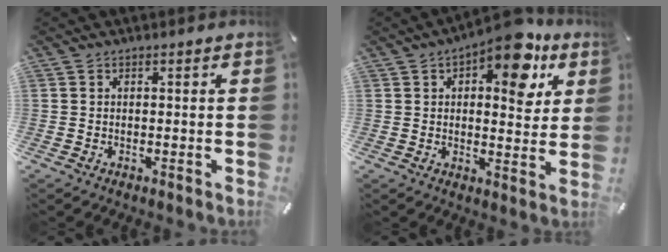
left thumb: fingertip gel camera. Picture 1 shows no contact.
{"total": 12.6, "force": [7.3, 6.0, 8.3], "torque": [-0.095, -0.050, 0.120]}